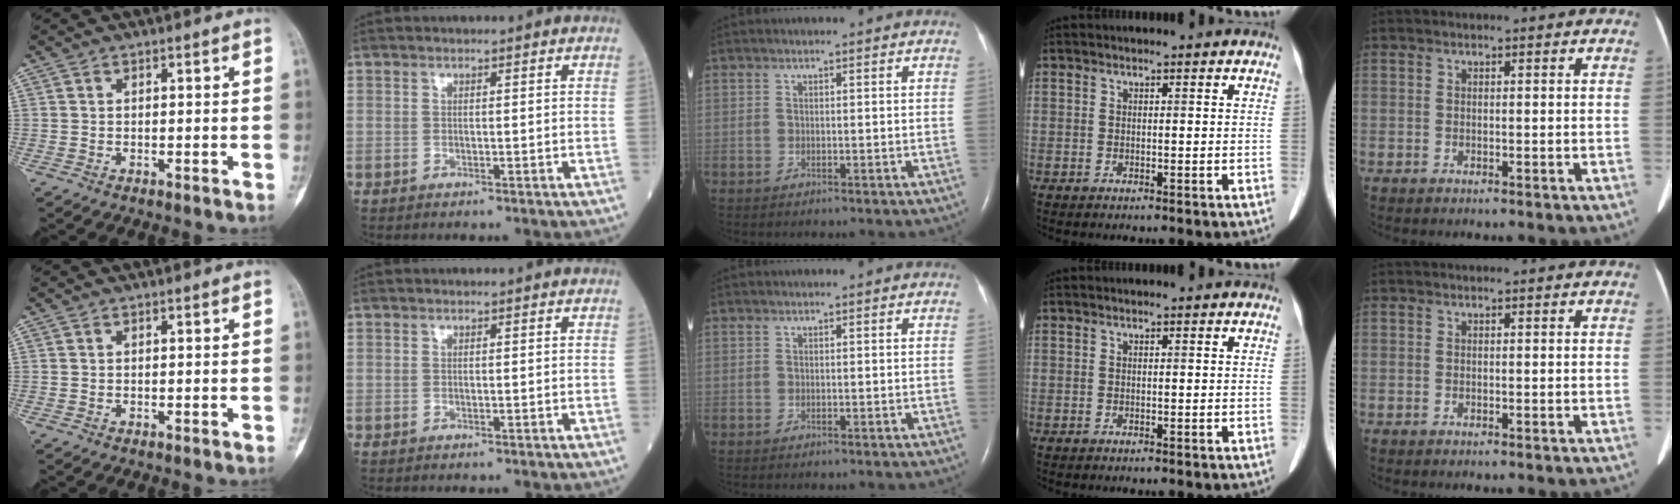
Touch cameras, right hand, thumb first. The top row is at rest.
{}